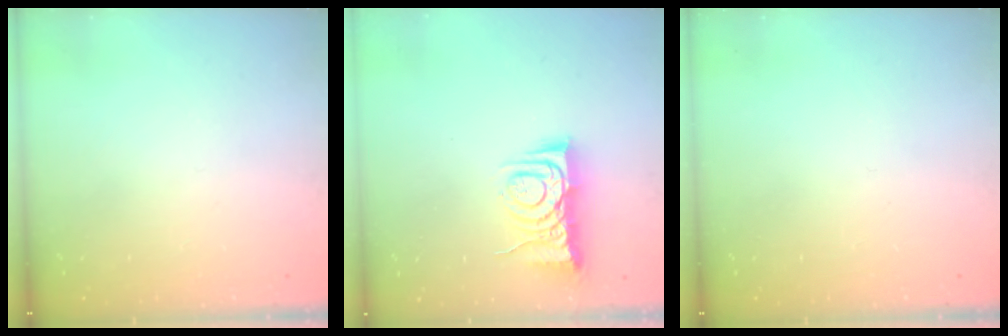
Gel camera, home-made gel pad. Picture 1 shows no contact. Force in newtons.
{"total": 7.2, "press": 7.1, "slide": 1.0}
{"total": 0.0}